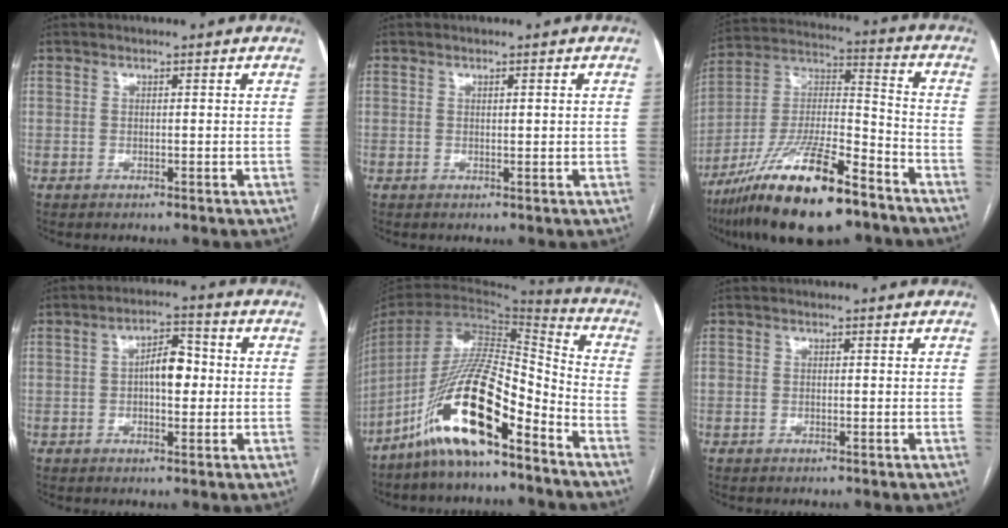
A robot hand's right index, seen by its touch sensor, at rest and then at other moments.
{"total": 1.0, "force": [0.2, 0.1, 1.0], "torque": [-0.020, 0.002, 0.003]}
{"total": 22.0, "force": [-14.6, 4.5, 15.8], "torque": [-0.296, -0.017, -0.258]}
{"total": 5.8, "force": [0.0, 2.6, 5.2], "torque": [-0.084, 0.018, -0.002]}
{"total": 17.3, "force": [-10.8, 3.1, 13.1], "torque": [-0.263, 0.002, -0.198]}
{"total": 0.7, "force": [-0.1, 0.6, 0.4], "torque": [-0.004, 0.005, 0.001]}